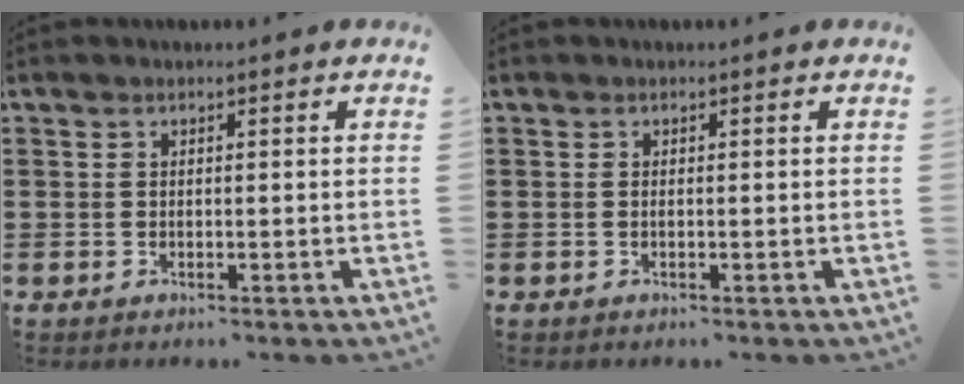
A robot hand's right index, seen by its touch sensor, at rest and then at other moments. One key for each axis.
{"total": 0.0}